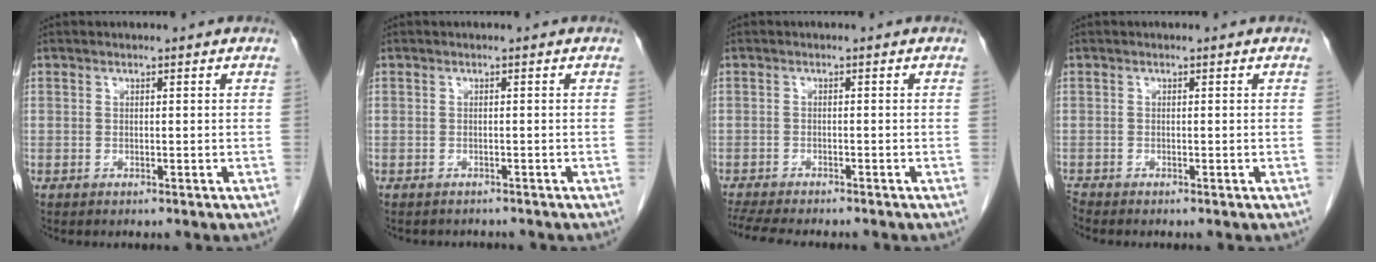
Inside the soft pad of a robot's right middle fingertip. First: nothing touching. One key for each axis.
{"total": 2.5, "fx": -2.3, "fy": 0.9, "fz": 0.3, "tx": -0.009, "ty": -0.004, "tz": -0.030}
{"total": 9.7, "fx": -8.4, "fy": 1.8, "fz": 4.4, "tx": -0.075, "ty": -0.011, "tz": -0.126}
{"total": 0.7, "fx": -0.7, "fy": -0.2, "fz": 0.0, "tx": -0.004, "ty": -0.005, "tz": -0.014}